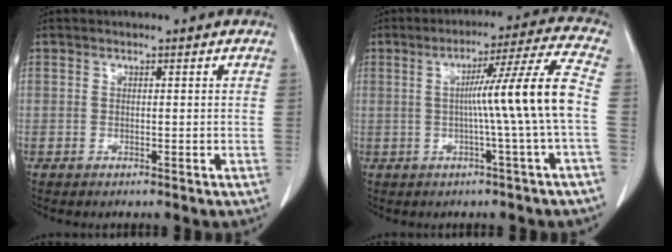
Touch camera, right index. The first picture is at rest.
{"total": 11.1, "force": [-0.7, -2.6, 10.8], "torque": [-0.160, 0.008, -0.005]}